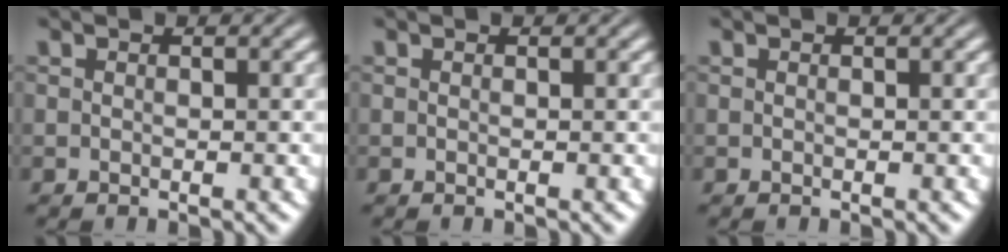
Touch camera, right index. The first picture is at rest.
{"total": 0.0}
{"total": 0.0}